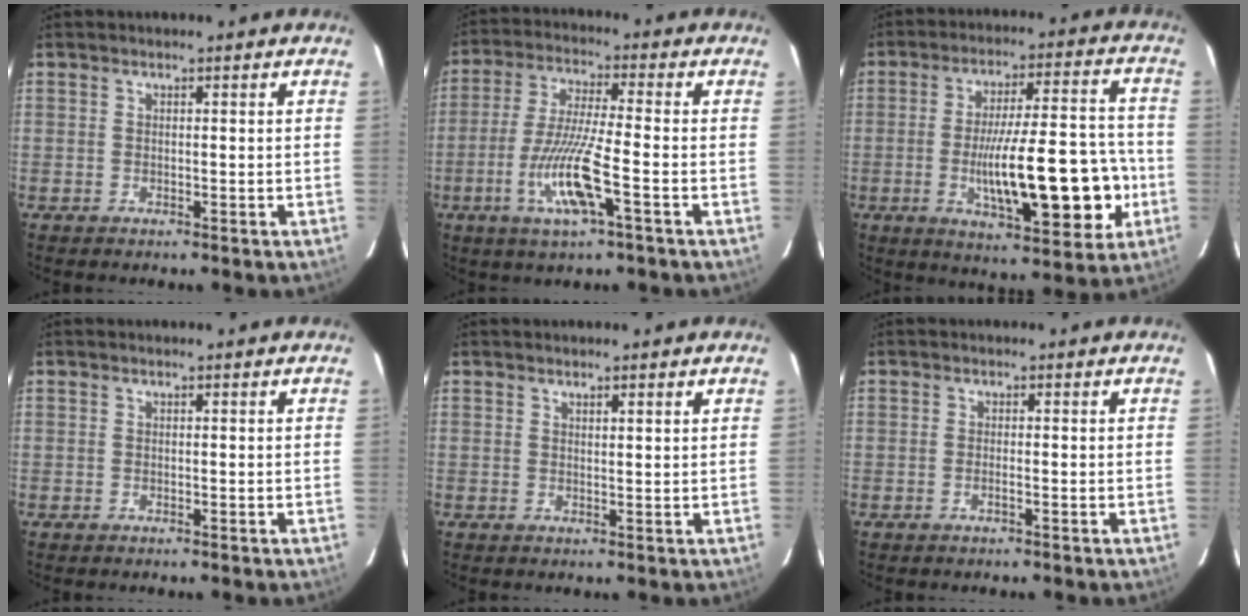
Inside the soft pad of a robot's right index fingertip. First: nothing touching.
{"total": 11.0, "force": [-3.9, 0.4, 10.2], "torque": [-0.206, -0.014, -0.076]}
{"total": 18.3, "force": [-4.1, 4.0, 17.4], "torque": [-0.281, 0.008, -0.054]}
{"total": 0.0}
{"total": 1.5, "force": [1.2, 0.0, 0.9], "torque": [-0.017, 0.004, 0.020]}
{"total": 0.8, "force": [-0.3, 0.0, 0.7], "torque": [-0.017, 0.000, -0.006]}